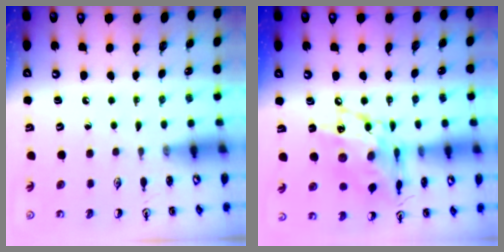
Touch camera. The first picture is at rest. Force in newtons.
{"total": 15.5, "press": 15.4, "slide": 1.0}